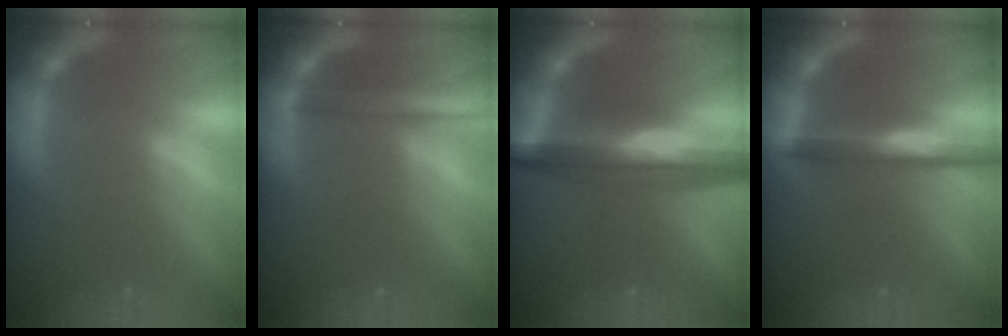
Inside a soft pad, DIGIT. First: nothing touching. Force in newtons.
{"total": 2.9}
{"total": 10.1}
{"total": 5.0}